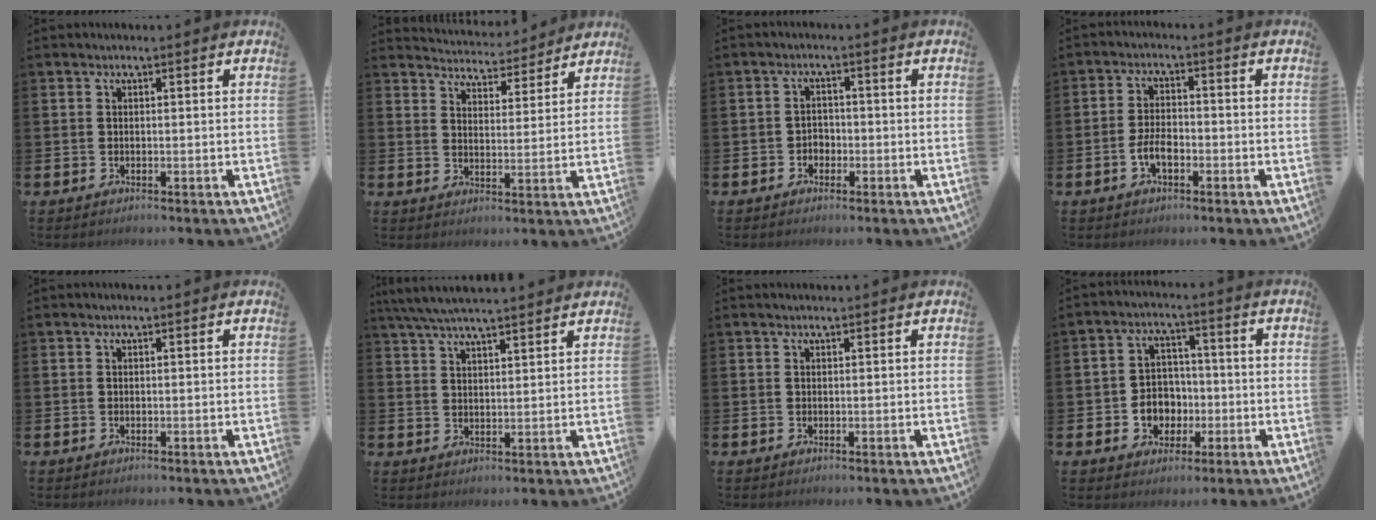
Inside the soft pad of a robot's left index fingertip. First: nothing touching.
{"total": 4.7, "force": [4.7, 0.8, -0.2], "torque": [-0.009, -0.039, 0.080]}
{"total": 2.2, "force": [-1.3, 1.7, 0.5], "torque": [-0.018, 0.007, -0.029]}
{"total": 3.5, "force": [-1.3, 1.8, 2.8], "torque": [-0.052, 0.001, -0.027]}
{"total": 0.0}
{"total": 5.5, "force": [5.2, 0.4, 1.8], "torque": [-0.052, -0.016, 0.095]}
{"total": 0.0}
{"total": 4.7, "force": [-0.9, 4.4, 1.5], "torque": [-0.028, 0.003, -0.024]}